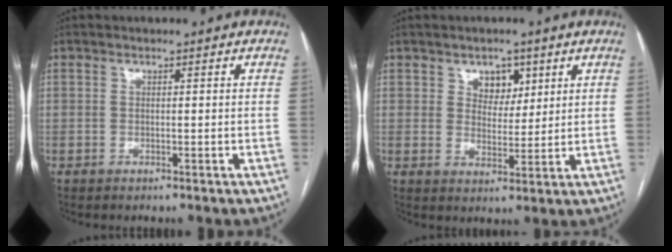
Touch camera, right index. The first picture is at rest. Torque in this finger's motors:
{"motor_torque": [0.45, 0.45, 0.01, 0.02]}